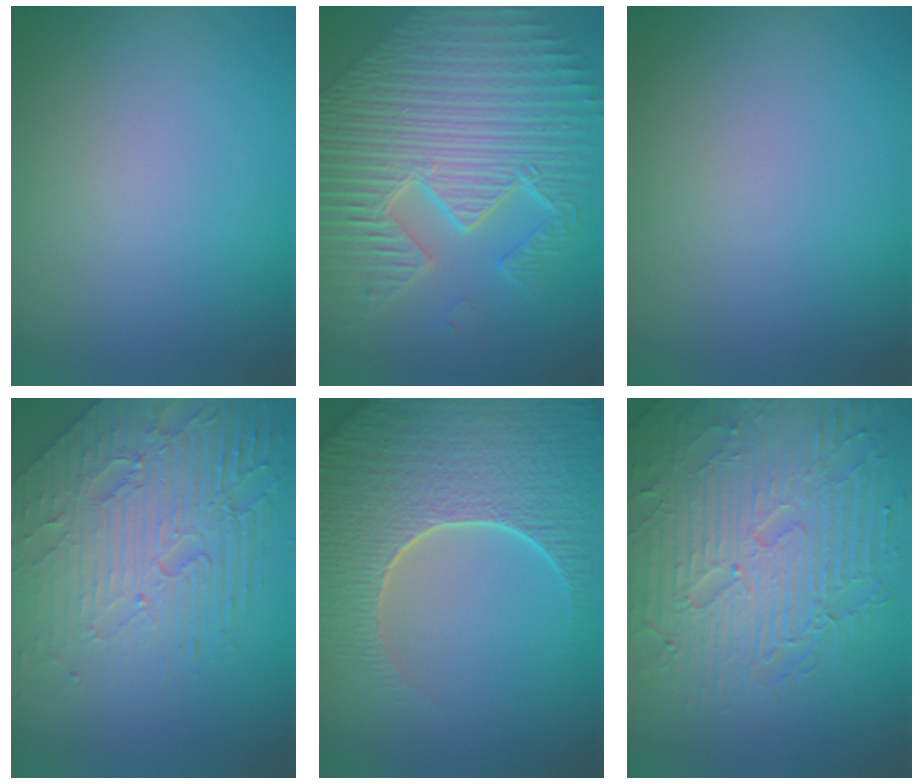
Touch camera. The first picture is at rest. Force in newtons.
{"total": 11.4, "press": 7.4, "slide": 8.7}
{"total": 0.0}
{"total": 7.6, "press": 5.6, "slide": 5.2}
{"total": 9.2, "press": 6.6, "slide": 6.4}
{"total": 8.9, "press": 6.4, "slide": 6.3}